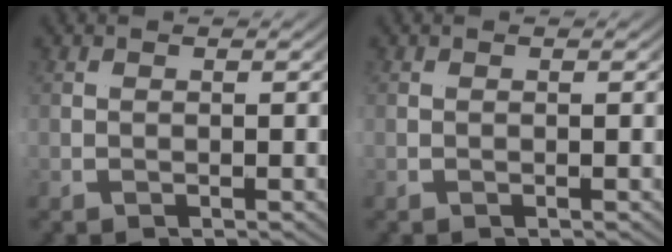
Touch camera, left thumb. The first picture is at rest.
{"total": 0.0}